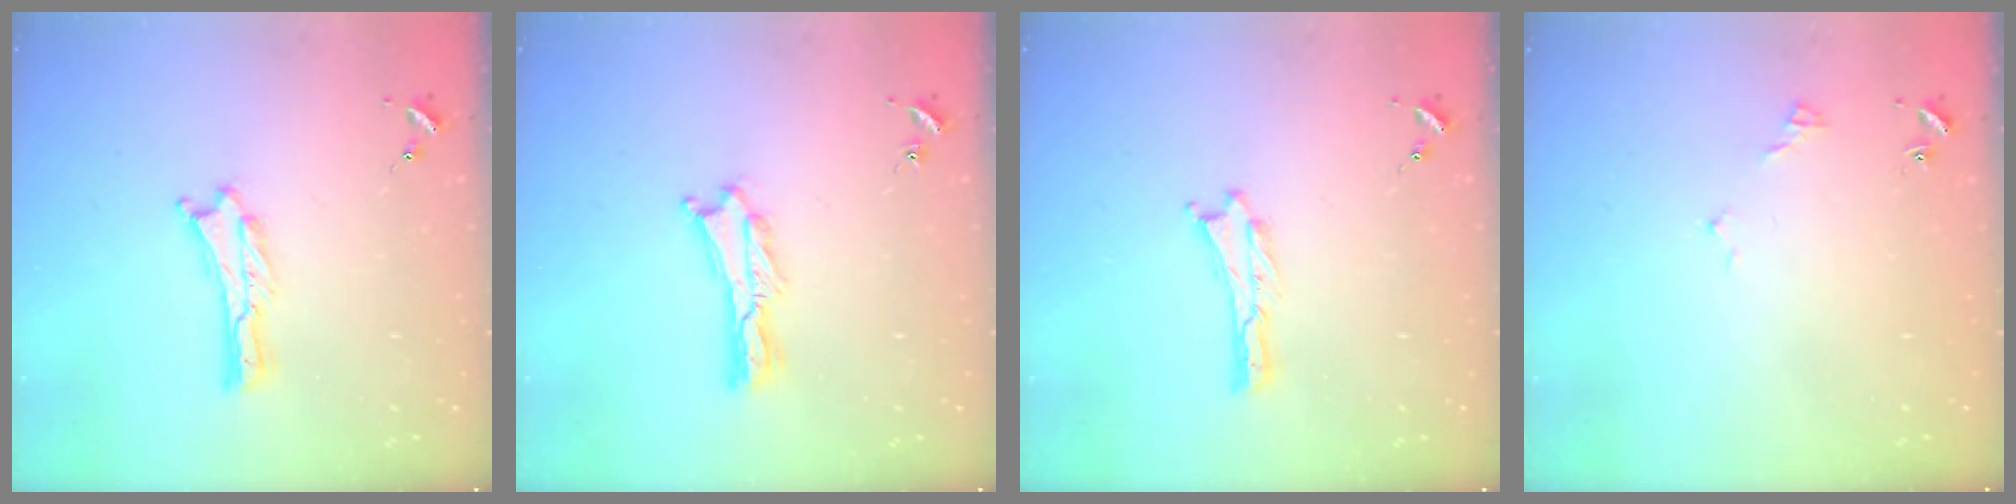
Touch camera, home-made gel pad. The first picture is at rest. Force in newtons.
{"total": 1.2, "press": 1.1, "slide": 0.3}
{"total": 0.0}
{"total": 2.9, "press": 2.9, "slide": 0.3}